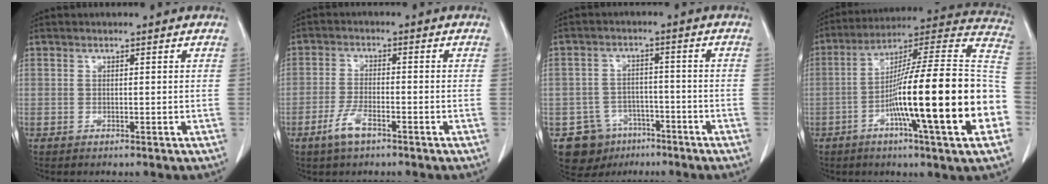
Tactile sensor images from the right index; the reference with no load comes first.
{"total": 4.3, "force": [-2.8, 1.1, 3.2], "torque": [-0.069, -0.002, -0.053]}
{"total": 8.1, "force": [-4.8, 6.4, 0.9], "torque": [-0.015, 0.018, -0.067]}
{"total": 26.5, "force": [-6.5, 0.8, 25.7], "torque": [-0.325, -0.001, -0.116]}